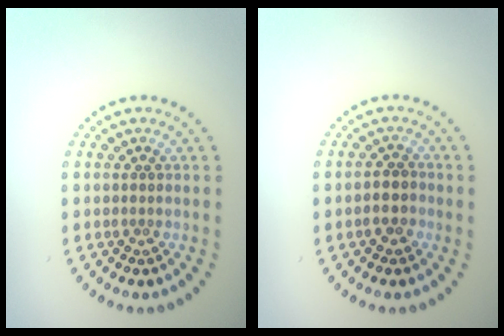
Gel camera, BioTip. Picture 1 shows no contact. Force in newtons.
{"total": 2.0, "press": 1.8, "slide": 0.9}